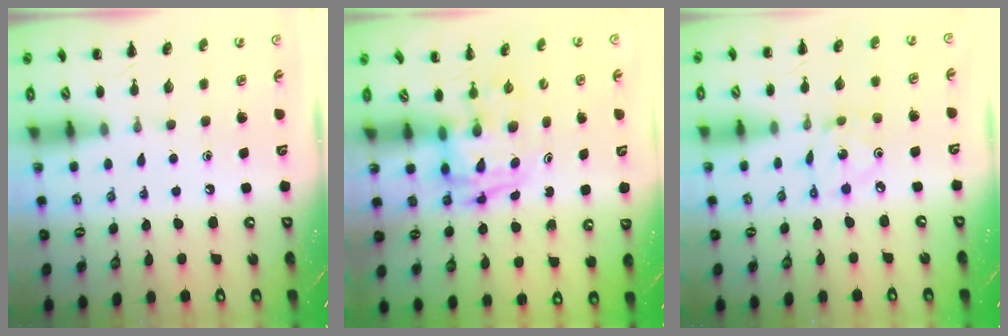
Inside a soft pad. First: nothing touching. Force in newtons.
{"total": 3.3, "press": 3.3, "slide": 0.5}
{"total": 2.1, "press": 2.0, "slide": 0.6}